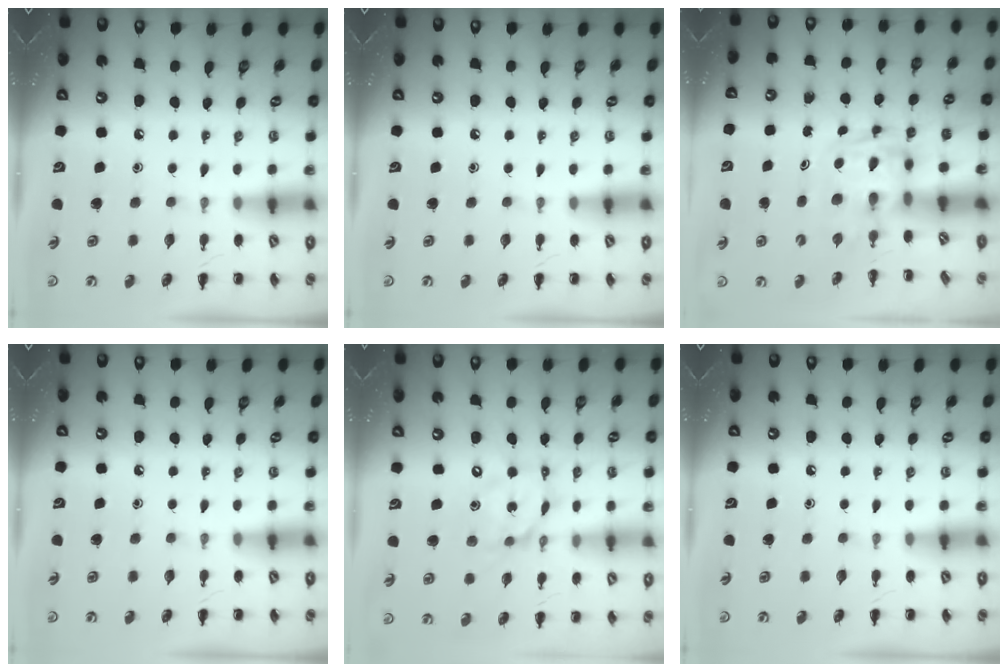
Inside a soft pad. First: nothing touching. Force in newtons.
{"total": 0.0}
{"total": 2.8, "press": 2.8, "slide": 0.5}
{"total": 0.0}
{"total": 12.0, "press": 11.6, "slide": 3.0}
{"total": 0.0}